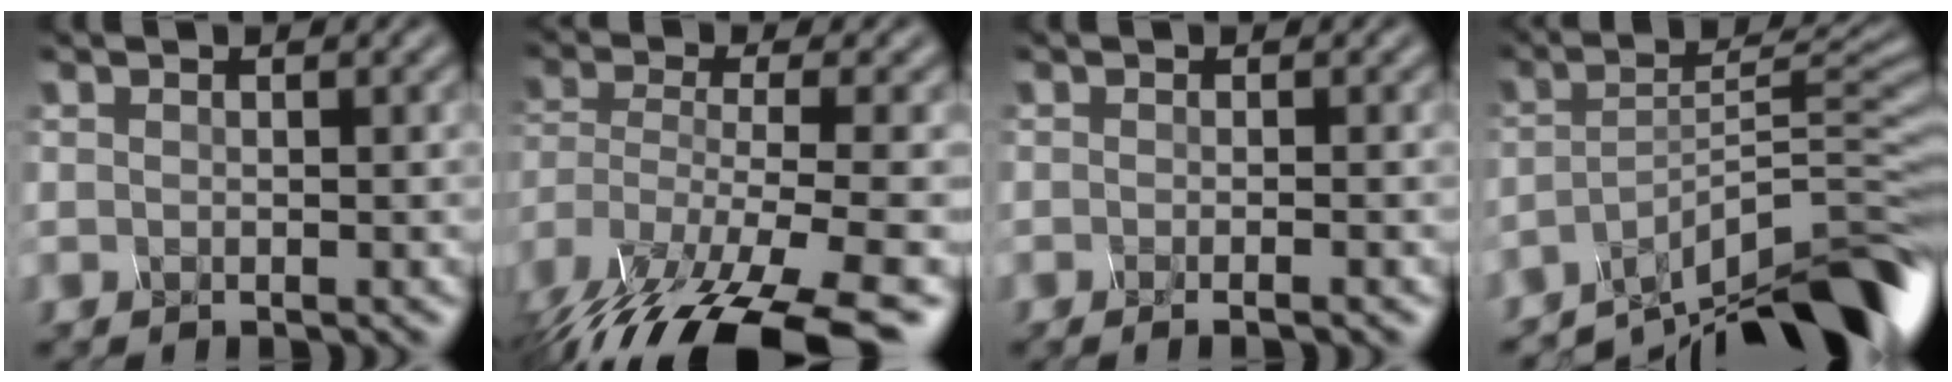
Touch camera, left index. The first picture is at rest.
{"total": 12.7, "force": [-8.8, 4.2, 8.1], "torque": [-0.203, -0.042, -0.085]}
{"total": 2.4, "force": [-1.1, 0.8, 2.0], "torque": [-0.013, -0.006, -0.011]}
{"total": 11.7, "force": [-9.9, 1.9, 5.9], "torque": [-0.111, 0.019, -0.158]}